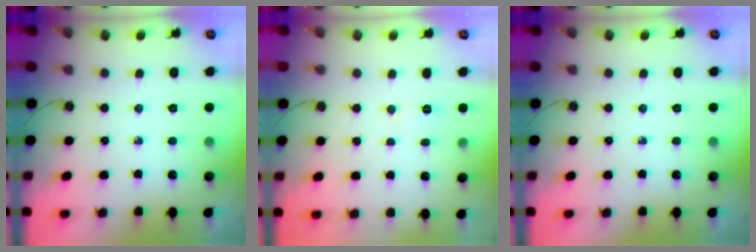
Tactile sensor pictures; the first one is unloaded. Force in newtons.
{"total": 8.5, "press": 5.0, "slide": 6.9}
{"total": 0.0}